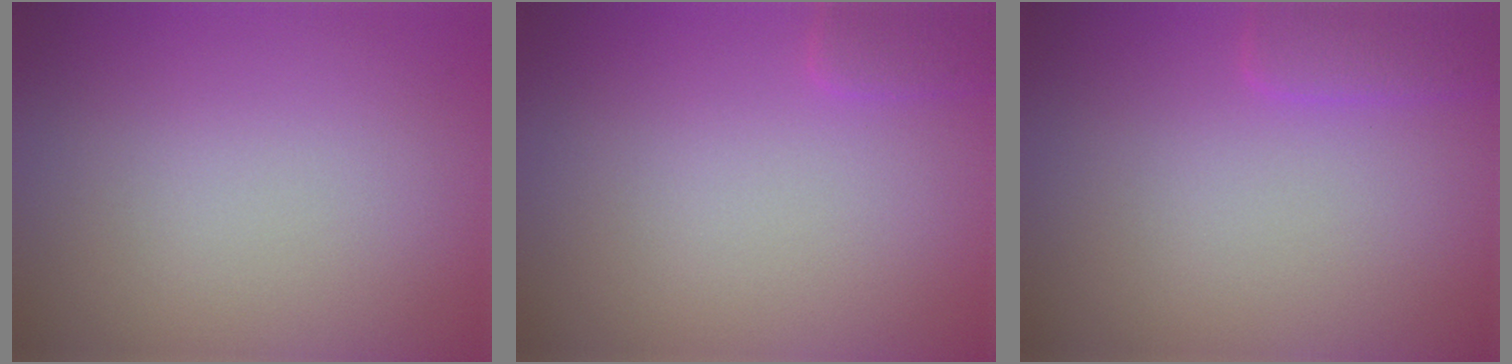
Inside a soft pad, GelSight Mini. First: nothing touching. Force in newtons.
{"total": 1.2, "press": 1.2, "slide": 0.1}
{"total": 2.0, "press": 2.0, "slide": 0.1}